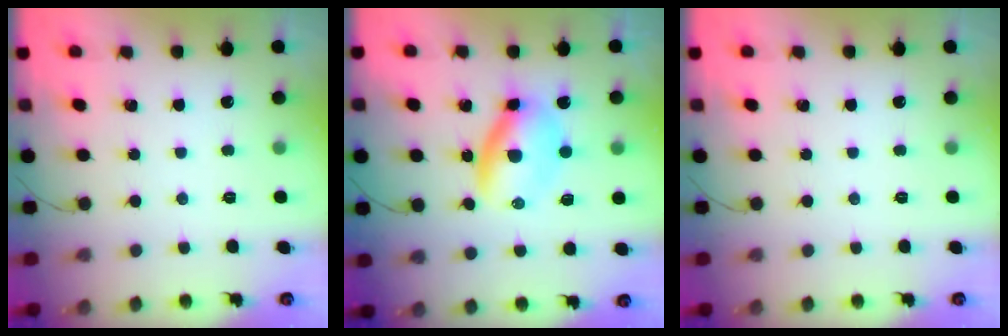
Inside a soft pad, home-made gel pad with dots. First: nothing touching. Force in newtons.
{"total": 6.9, "press": 6.7, "slide": 1.7}
{"total": 0.0}